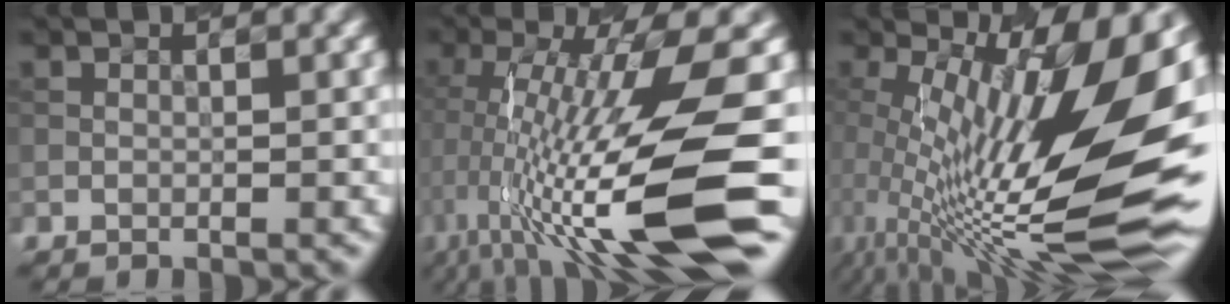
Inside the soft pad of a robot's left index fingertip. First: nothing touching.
{"total": 14.2, "force": [-2.6, 2.4, 13.8], "torque": [-0.246, 0.002, -0.033]}
{"total": 18.6, "force": [1.0, 6.5, 17.4], "torque": [-0.245, -0.006, 0.022]}